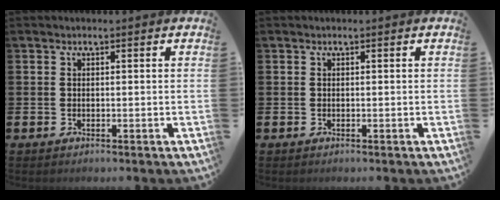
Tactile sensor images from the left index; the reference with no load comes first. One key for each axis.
{"total": 0.0}